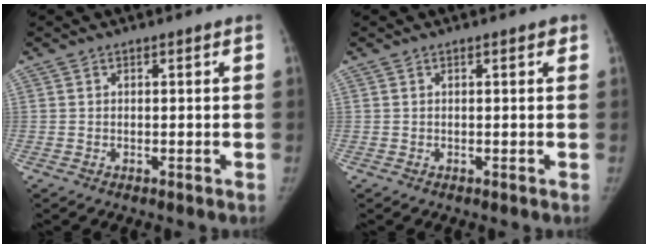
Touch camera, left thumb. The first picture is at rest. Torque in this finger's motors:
{"motor_torque": [0.23, 0.05, -0.03, -0.06, 0.06]}